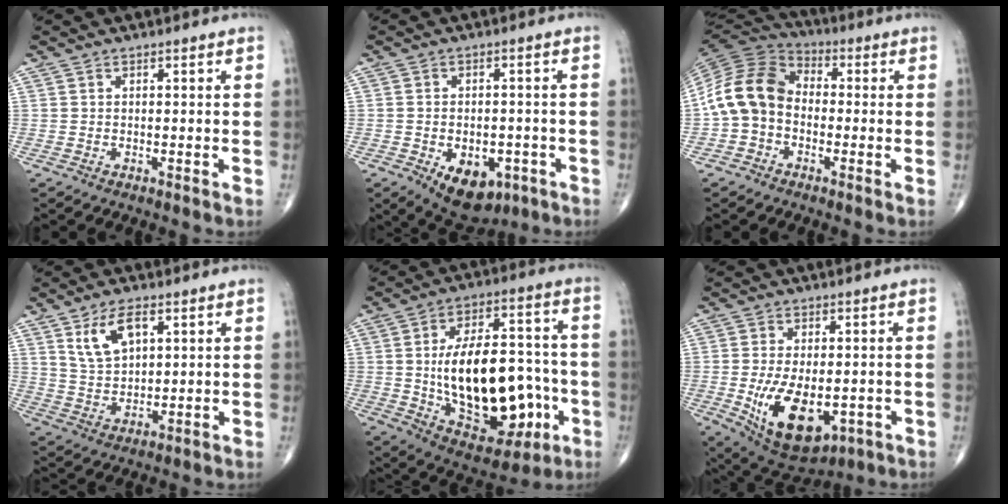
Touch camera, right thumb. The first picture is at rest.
{"total": 10.5, "force": [-4.6, 6.5, 6.9], "torque": [-0.080, 0.013, -0.054]}
{"total": 12.3, "force": [-1.8, 9.4, 7.6], "torque": [-0.142, 0.038, -0.051]}
{"total": 8.1, "force": [3.8, 4.1, 5.9], "torque": [-0.101, -0.015, 0.079]}
{"total": 25.7, "force": [-3.9, 13.8, 21.4], "torque": [-0.312, 0.026, -0.033]}
{"total": 14.6, "force": [-3.4, 7.9, 11.8], "torque": [-0.193, -0.010, -0.031]}